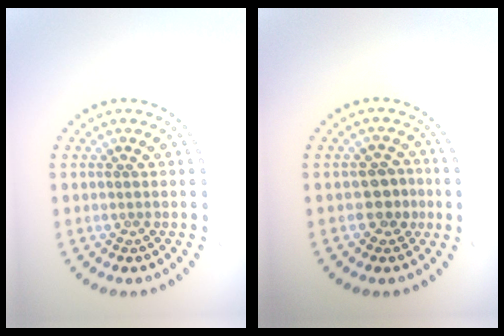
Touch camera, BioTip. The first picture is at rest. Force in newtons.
{"total": 2.2, "press": 2.1, "slide": 0.7}